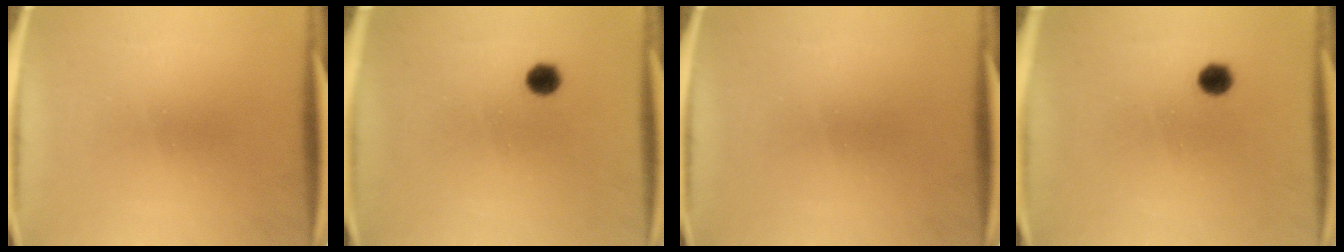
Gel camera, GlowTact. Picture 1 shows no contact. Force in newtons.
{"total": 2.5}
{"total": 0.0}
{"total": 2.5}